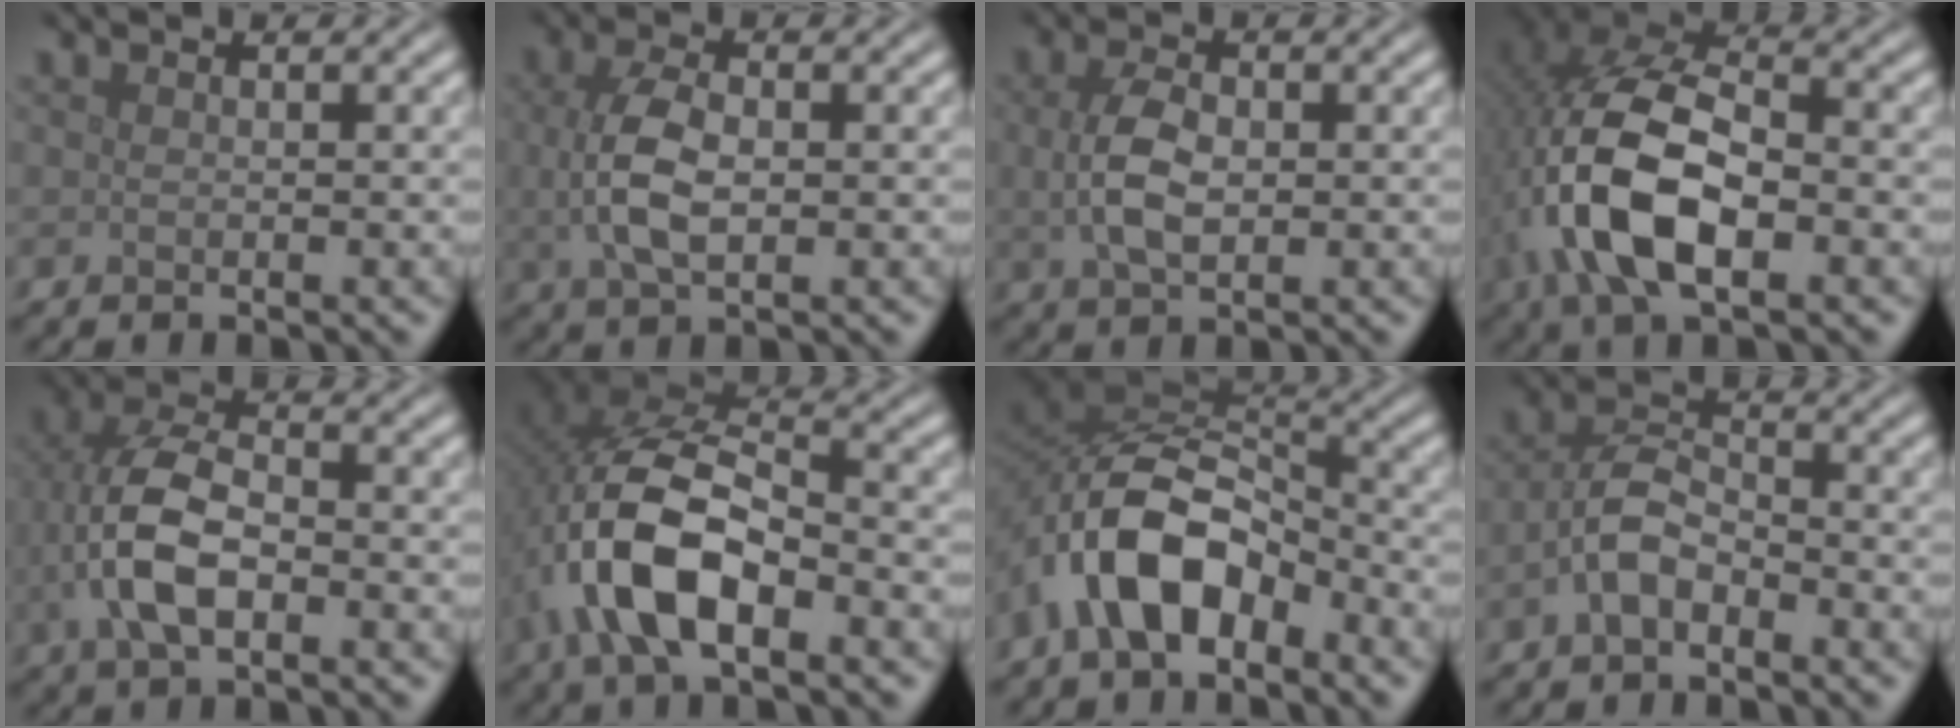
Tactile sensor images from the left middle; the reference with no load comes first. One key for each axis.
{"total": 4.8, "fx": 0.1, "fy": 2.4, "fz": 4.1, "tx": -0.096, "ty": 0.001, "tz": 0.002}
{"total": 4.0, "fx": 0.1, "fy": 2.3, "fz": 3.2, "tx": -0.075, "ty": 0.001, "tz": 0.004}
{"total": 11.5, "fx": -2.8, "fy": 5.9, "fz": 9.5, "tx": -0.214, "ty": -0.002, "tz": -0.058}
{"total": 7.1, "fx": -1.5, "fy": 3.8, "fz": 5.8, "tx": -0.130, "ty": 0.008, "tz": -0.035}
{"total": 11.0, "fx": -3.7, "fy": 5.4, "fz": 8.9, "tx": -0.187, "ty": 0.005, "tz": -0.075}
{"total": 8.4, "fx": -4.3, "fy": 4.5, "fz": 5.6, "tx": -0.101, "ty": 0.012, "tz": -0.089}
{"total": 3.6, "fx": -1.7, "fy": 1.9, "fz": 2.6, "tx": -0.048, "ty": 0.013, "tz": -0.042}